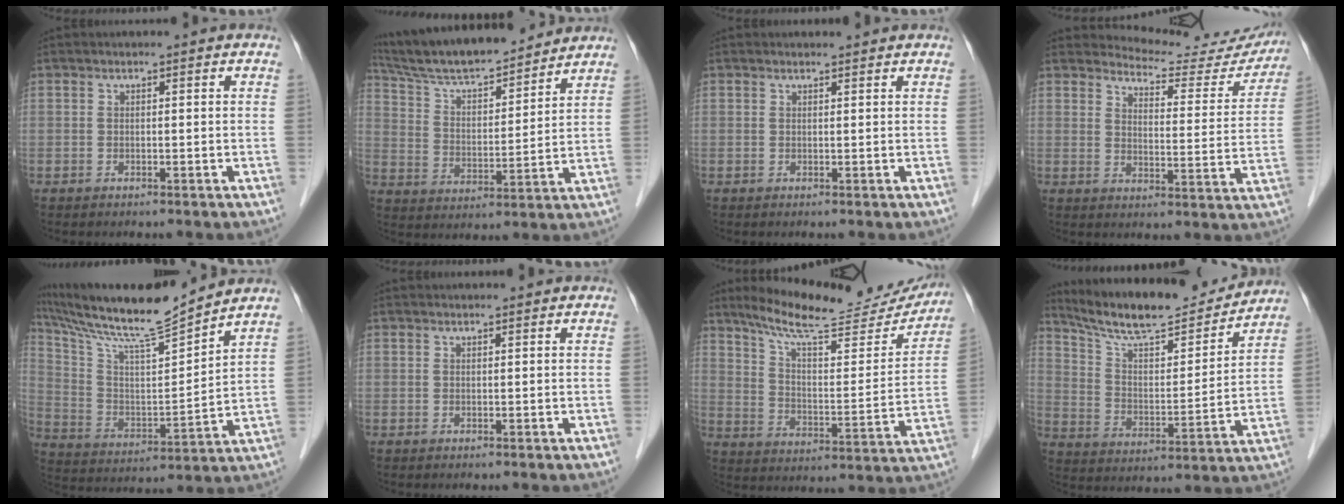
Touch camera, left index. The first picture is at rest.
{"total": 17.8, "force": [16.1, 2.7, 7.1], "torque": [-0.127, 0.021, 0.270]}
{"total": 1.1, "force": [1.1, 0.1, 0.1], "torque": [-0.010, 0.005, 0.018]}
{"total": 13.9, "force": [13.7, 2.5, 0.7], "torque": [0.005, -0.048, 0.154]}
{"total": 15.3, "force": [13.8, -0.8, 6.5], "torque": [-0.132, -0.001, 0.249]}
{"total": 0.7, "force": [0.7, 0.1, 0.1], "torque": [-0.006, 0.014, 0.014]}
{"total": 20.9, "force": [19.1, 3.1, 8.0], "torque": [-0.121, -0.026, 0.268]}
{"total": 17.5, "force": [16.1, 2.3, 6.5], "torque": [-0.115, -0.010, 0.260]}